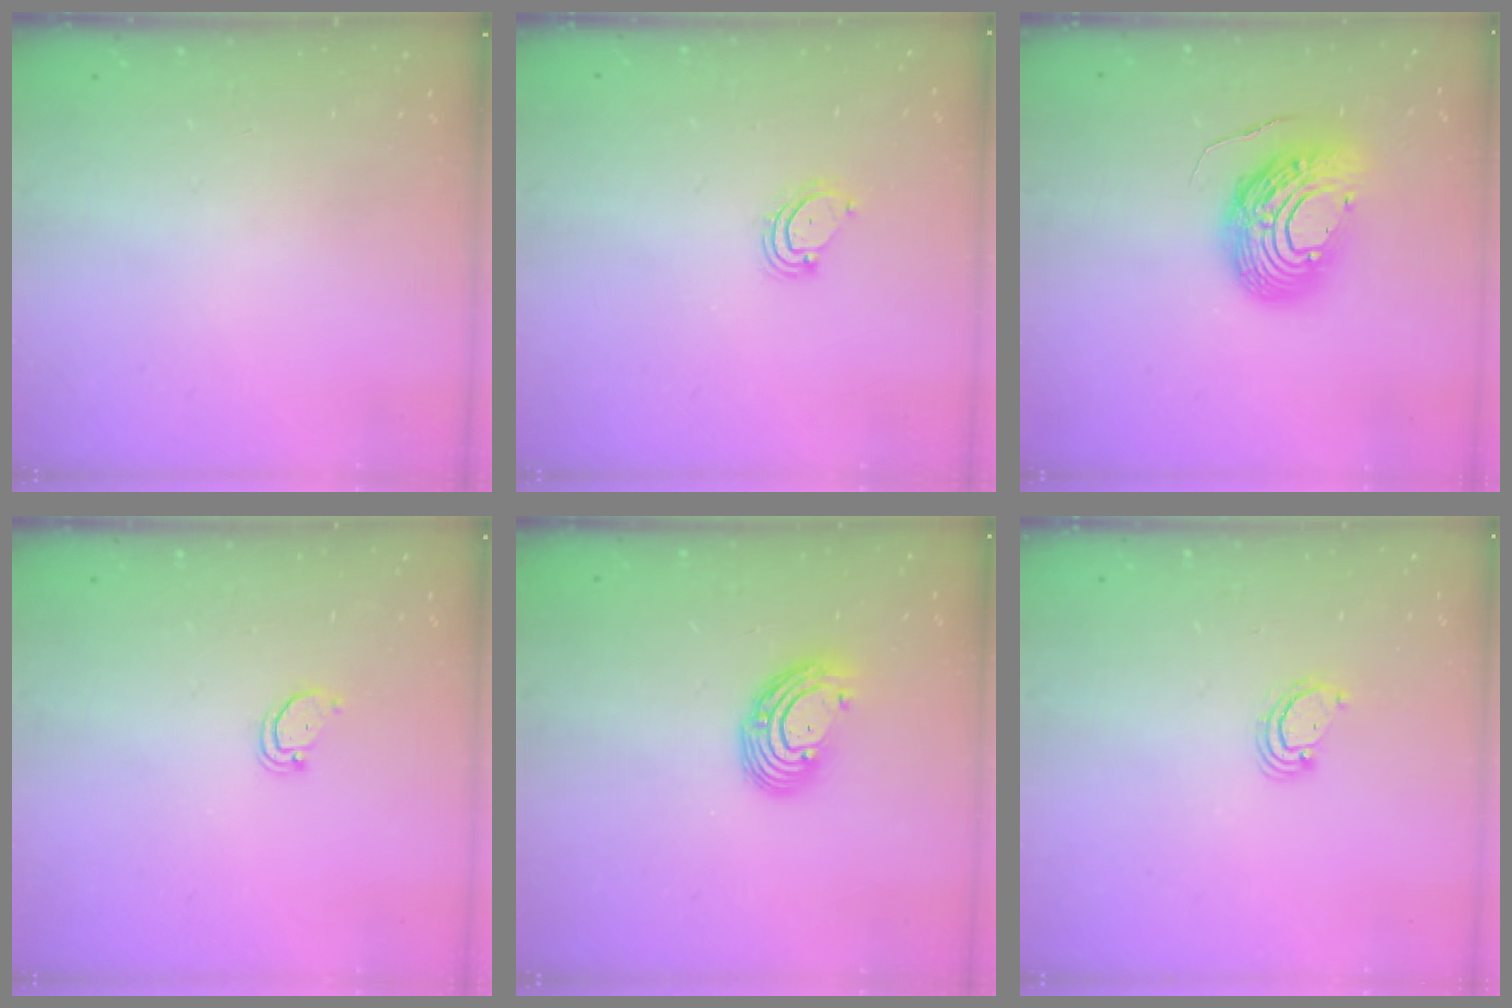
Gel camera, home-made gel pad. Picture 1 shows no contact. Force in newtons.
{"total": 3.4, "press": 3.3, "slide": 0.7}
{"total": 13.8, "press": 13.8, "slide": 1.1}
{"total": 2.0, "press": 2.0, "slide": 0.2}
{"total": 9.0, "press": 8.8, "slide": 1.7}
{"total": 3.2, "press": 3.1, "slide": 0.3}